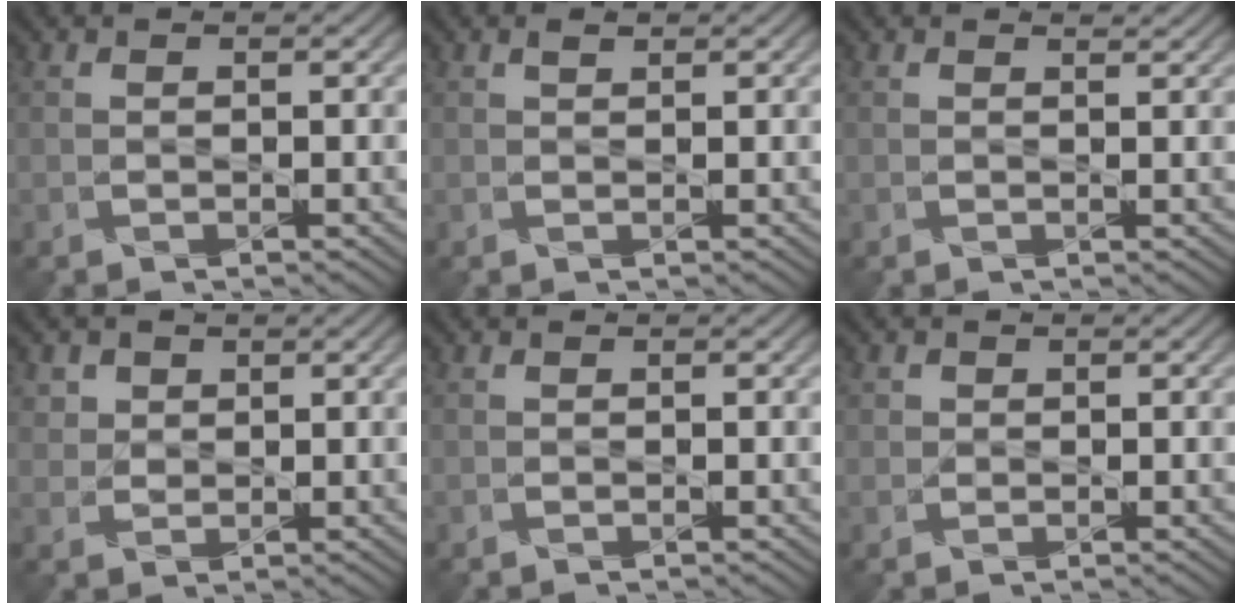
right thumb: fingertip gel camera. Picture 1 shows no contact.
{"total": 0.7, "force": [0.5, 0.2, 0.4], "torque": [-0.014, 0.000, 0.011]}
{"total": 0.8, "force": [0.8, 0.0, 0.2], "torque": [-0.009, -0.005, 0.012]}
{"total": 3.3, "force": [1.9, 2.6, 0.9], "torque": [-0.037, -0.012, 0.049]}
{"total": 0.0}
{"total": 1.1, "force": [0.4, 1.0, 0.1], "torque": [-0.001, -0.004, 0.005]}